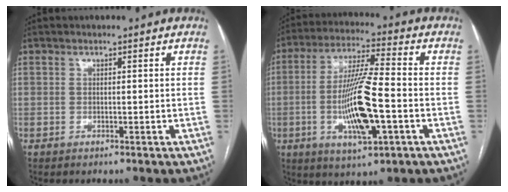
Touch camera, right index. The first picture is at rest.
{"total": 13.7, "force": [-3.3, 2.0, 13.2], "torque": [-0.254, -0.005, -0.057]}